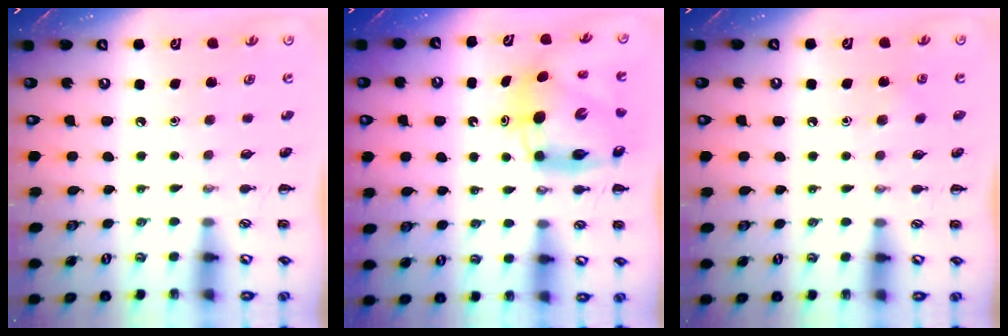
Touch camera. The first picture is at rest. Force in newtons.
{"total": 9.5, "press": 9.1, "slide": 2.8}
{"total": 3.4, "press": 3.2, "slide": 1.2}